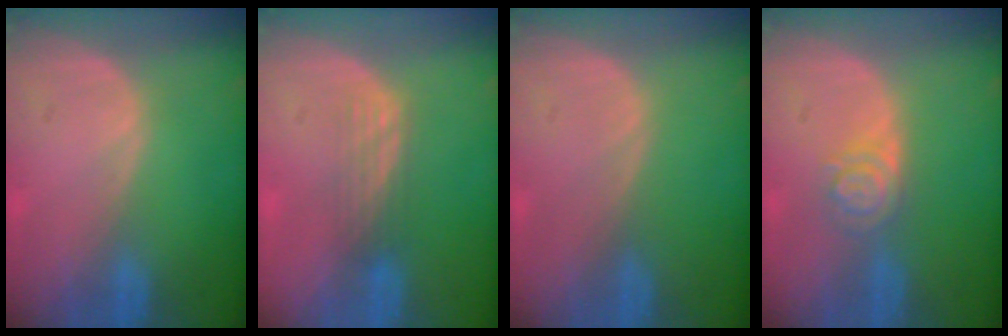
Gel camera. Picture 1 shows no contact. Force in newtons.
{"total": 2.9, "press": 2.5, "slide": 1.5}
{"total": 0.0}
{"total": 4.1, "press": 3.8, "slide": 1.7}